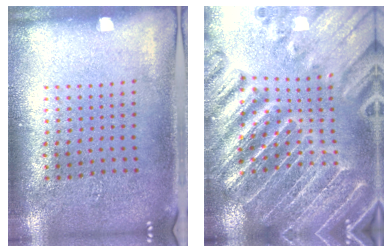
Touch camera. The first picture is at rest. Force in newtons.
{"total": 4.4, "press": 4.0, "slide": 1.7}